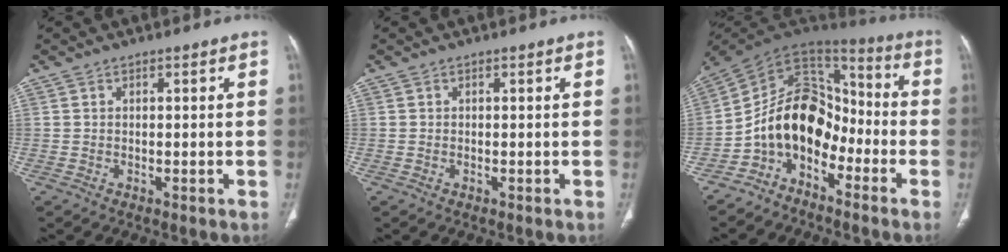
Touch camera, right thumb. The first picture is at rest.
{"total": 0.0}
{"total": 14.7, "force": [-6.3, 9.8, 8.9], "torque": [-0.125, 0.097, -0.126]}